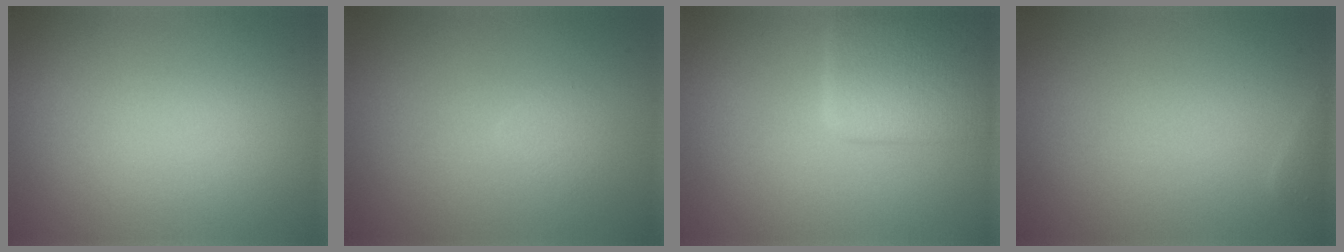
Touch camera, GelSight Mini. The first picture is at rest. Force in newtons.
{"total": 0.9, "press": 0.9, "slide": 0.0}
{"total": 6.2, "press": 6.2, "slide": 0.4}
{"total": 0.5, "press": 0.5, "slide": 0.0}